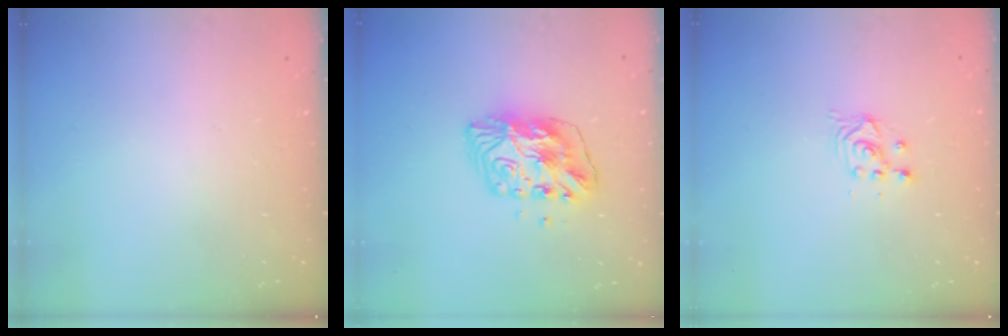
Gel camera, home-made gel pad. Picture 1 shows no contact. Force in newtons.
{"total": 9.9, "press": 9.9, "slide": 0.9}
{"total": 2.5, "press": 2.5, "slide": 0.2}